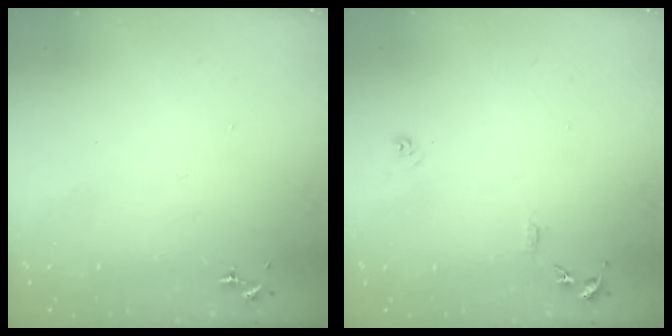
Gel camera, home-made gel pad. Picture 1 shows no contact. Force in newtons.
{"total": 7.9, "press": 7.8, "slide": 0.8}